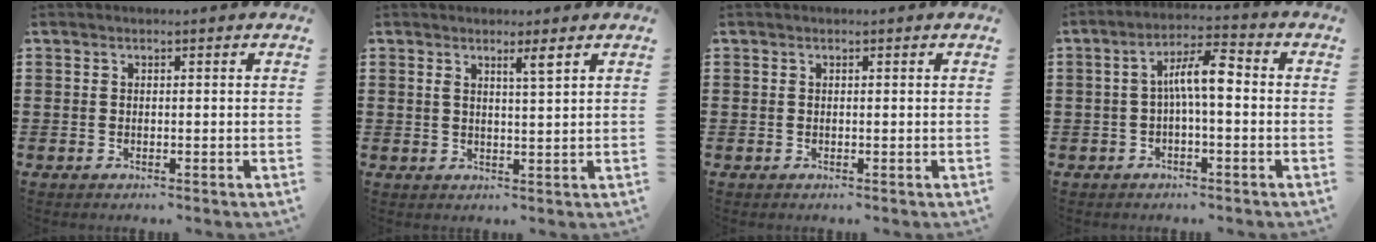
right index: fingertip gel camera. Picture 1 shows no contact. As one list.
[{"total": 2.2, "force": [1.4, -0.1, 1.8], "torque": [-0.029, -0.006, 0.021]}, {"total": 0.0}, {"total": 7.0, "force": [0.1, 2.0, 6.7], "torque": [-0.133, 0.012, -0.005]}]